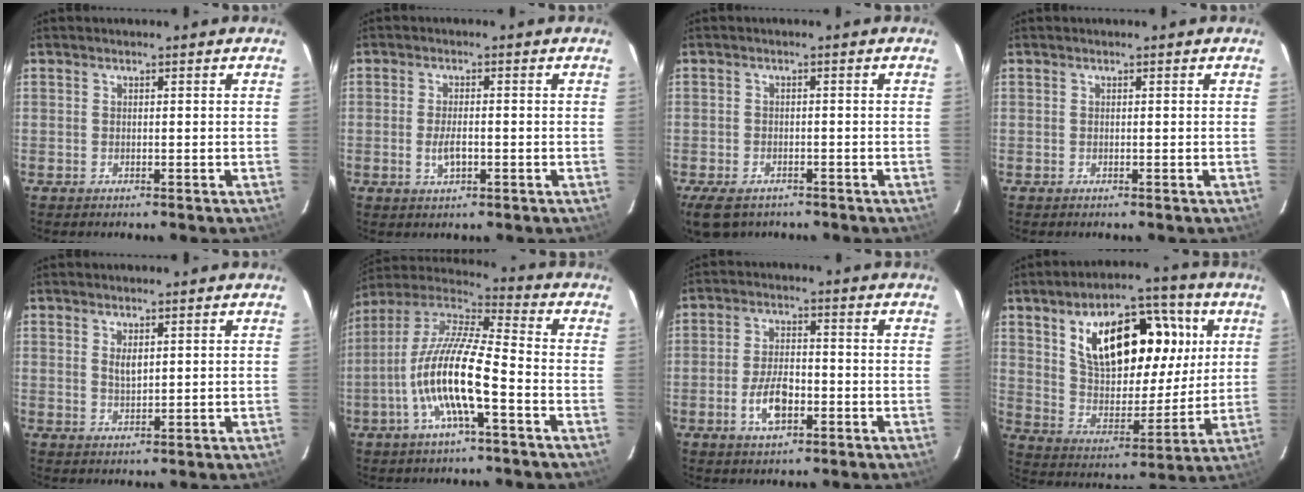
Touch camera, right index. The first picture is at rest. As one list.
[{"total": 3.3, "force": [-1.0, 1.3, 2.9], "torque": [-0.059, -0.005, -0.015]}, {"total": 6.9, "force": [-4.8, 3.8, 3.2], "torque": [-0.078, -0.013, -0.079]}, {"total": 0.0}, {"total": 2.4, "force": [0.9, 1.1, 2.0], "torque": [-0.035, -0.002, 0.018]}, {"total": 14.8, "force": [-5.1, 2.5, 13.6], "torque": [-0.264, -0.005, -0.105]}, {"total": 7.1, "force": [-2.8, 3.5, 5.5], "torque": [-0.114, 0.000, -0.047]}, {"total": 21.7, "force": [7.7, 11.2, 16.9], "torque": [-0.288, 0.028, 0.140]}]